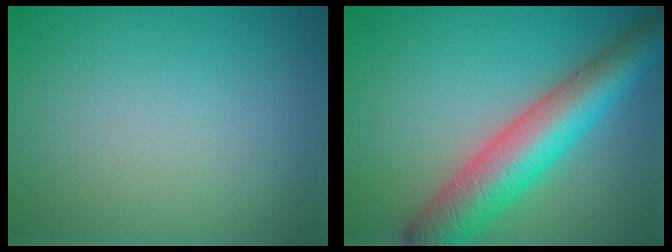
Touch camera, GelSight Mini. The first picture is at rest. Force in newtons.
{"total": 8.7, "press": 8.7, "slide": 0.2}